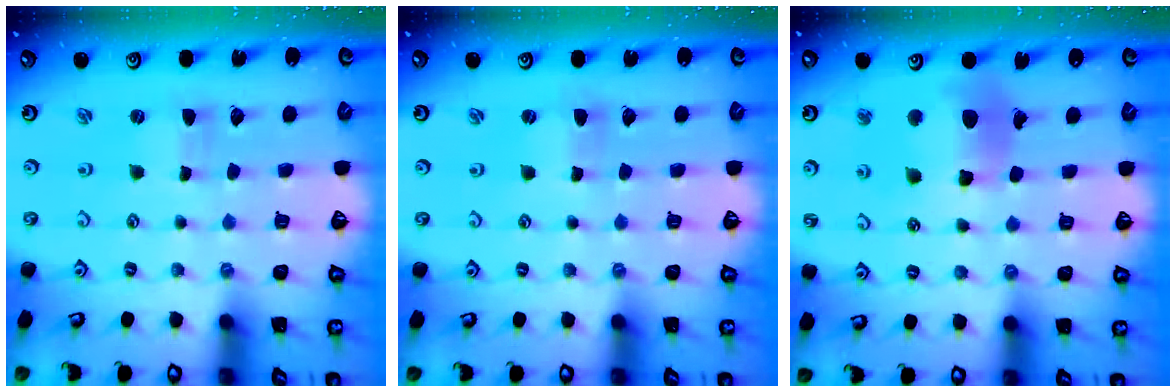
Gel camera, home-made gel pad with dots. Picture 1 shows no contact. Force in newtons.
{"total": 0.7, "press": 0.7, "slide": 0.3}
{"total": 11.5, "press": 11.4, "slide": 1.3}